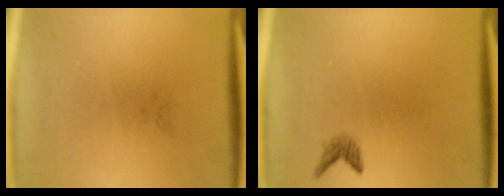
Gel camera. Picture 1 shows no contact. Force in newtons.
{"total": 1.1}